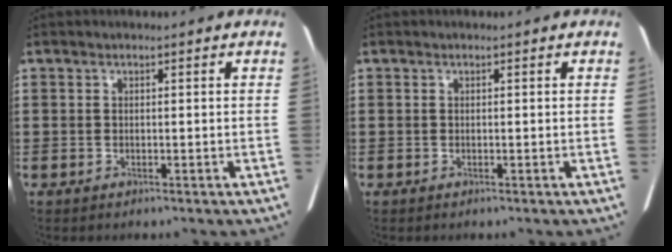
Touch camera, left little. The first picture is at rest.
{"total": 0.0}